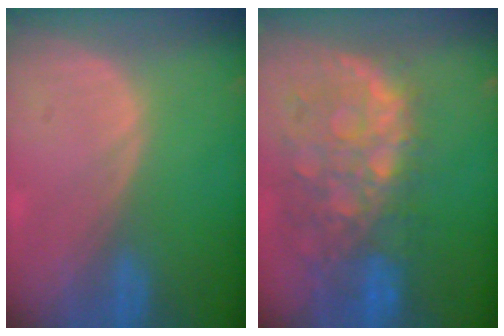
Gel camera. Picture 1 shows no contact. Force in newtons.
{"total": 11.5, "press": 9.7, "slide": 6.2}